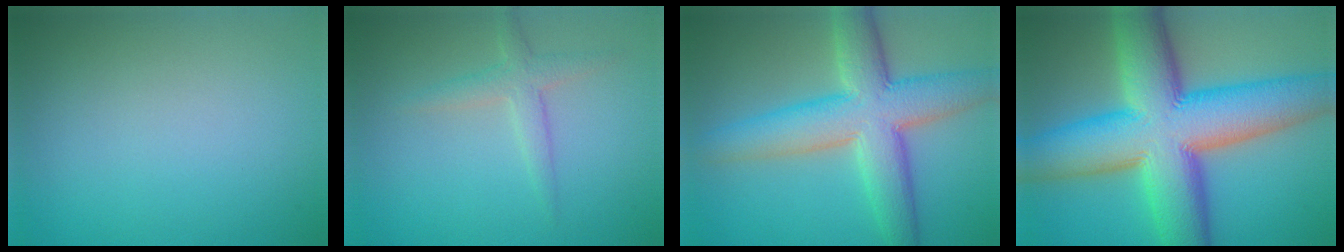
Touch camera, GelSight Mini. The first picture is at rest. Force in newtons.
{"total": 2.1, "press": 2.1, "slide": 0.1}
{"total": 8.5, "press": 8.5, "slide": 0.2}
{"total": 15.7, "press": 15.7, "slide": 0.5}